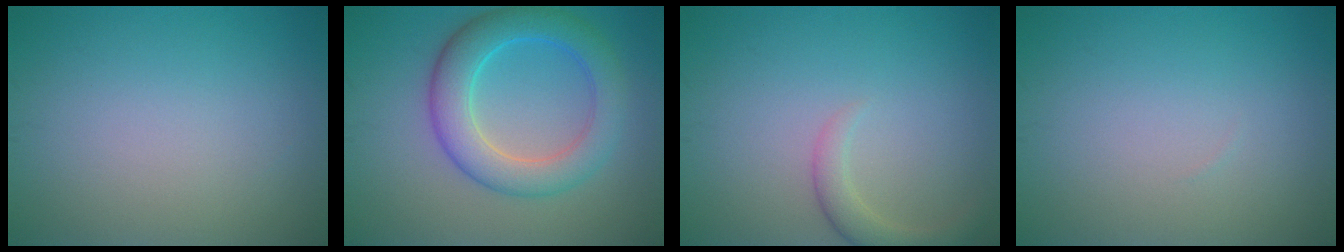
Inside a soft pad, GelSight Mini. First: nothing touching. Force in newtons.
{"total": 6.1, "press": 6.1, "slide": 0.1}
{"total": 2.3, "press": 2.3, "slide": 0.3}
{"total": 0.0}